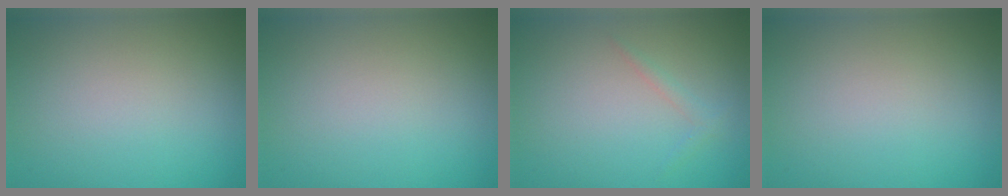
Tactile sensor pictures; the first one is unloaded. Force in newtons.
{"total": 0.0}
{"total": 0.9, "press": 0.9, "slide": 0.0}
{"total": 0.0}